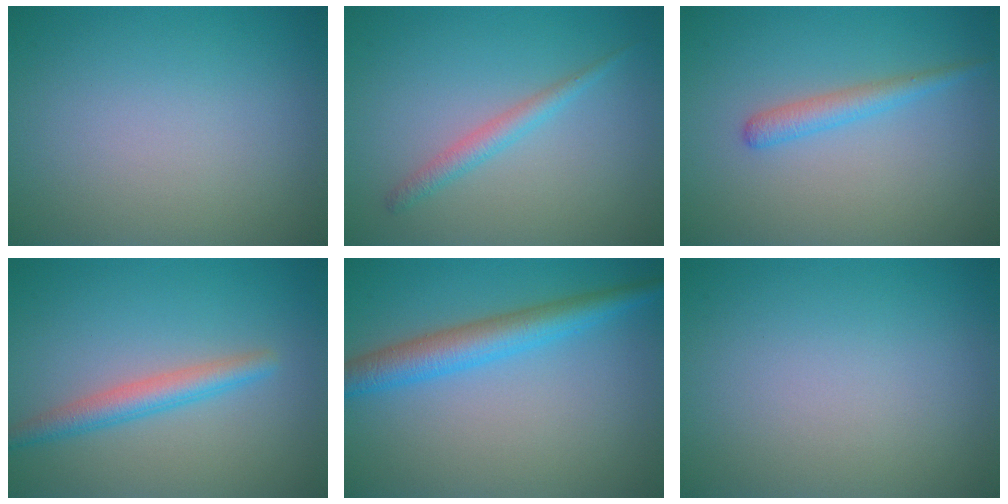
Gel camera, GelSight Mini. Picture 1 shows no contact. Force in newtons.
{"total": 1.7, "press": 1.7, "slide": 0.1}
{"total": 1.9, "press": 1.9, "slide": 0.1}
{"total": 2.8, "press": 2.8, "slide": 0.1}
{"total": 4.3, "press": 4.3, "slide": 0.1}
{"total": 0.0}